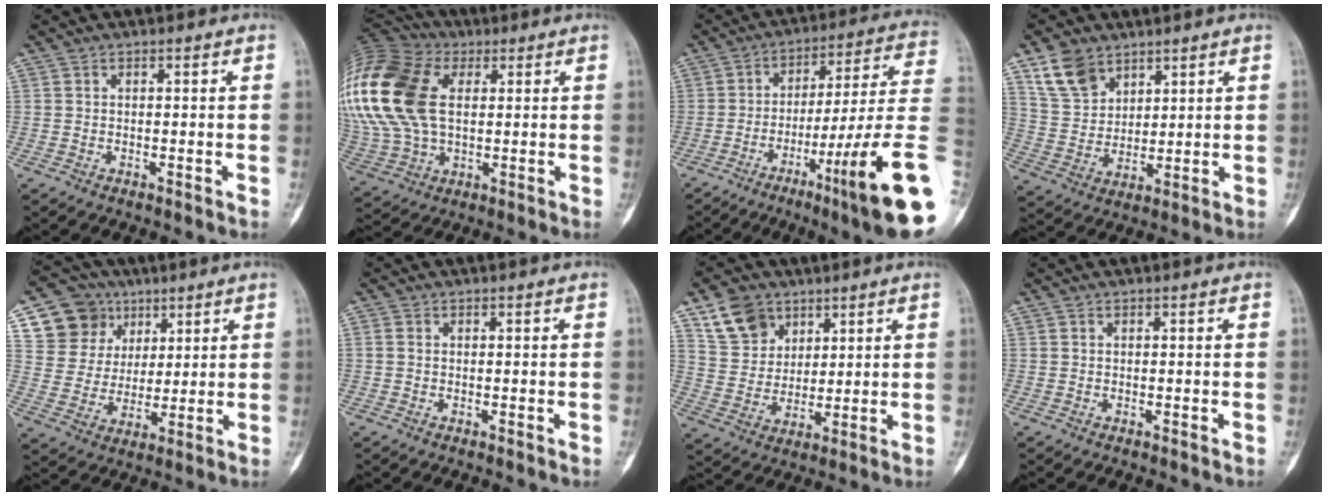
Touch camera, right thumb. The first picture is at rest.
{"total": 29.1, "force": [6.6, 18.7, 21.3], "torque": [-0.518, 0.036, 0.131]}
{"total": 21.9, "force": [-7.6, 0.7, 20.6], "torque": [-0.270, 0.028, -0.118]}
{"total": 9.2, "force": [6.1, 5.9, 3.6], "torque": [-0.053, -0.023, 0.127]}
{"total": 12.9, "force": [6.4, 10.8, 3.0], "torque": [-0.016, -0.019, 0.124]}
{"total": 0.6, "force": [0.0, 0.4, 0.4], "torque": [-0.008, 0.001, -0.002]}
{"total": 9.9, "force": [6.1, 7.1, 3.3], "torque": [-0.038, -0.026, 0.122]}
{"total": 0.0}